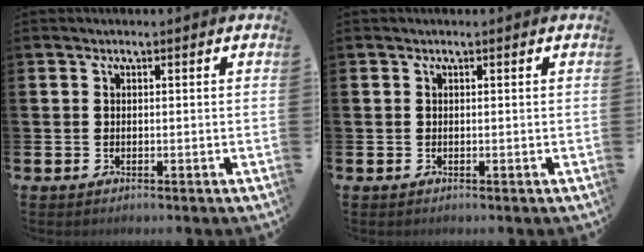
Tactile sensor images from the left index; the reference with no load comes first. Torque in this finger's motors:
{"motor_torque": [0.10, 0.34, -0.03, -0.01]}